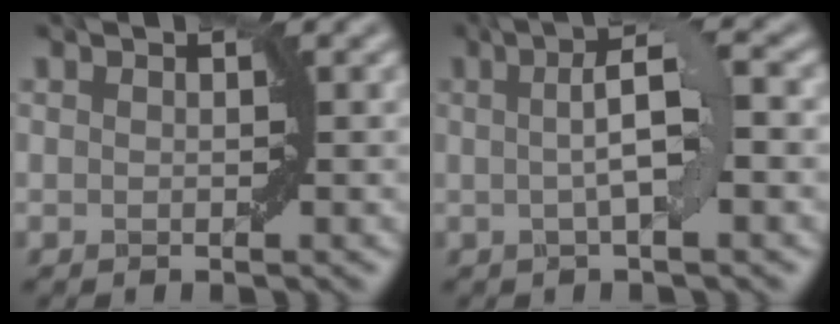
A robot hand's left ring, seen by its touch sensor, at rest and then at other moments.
{"total": 5.0, "force": [0.4, 0.9, 4.9], "torque": [-0.080, 0.009, 0.004]}